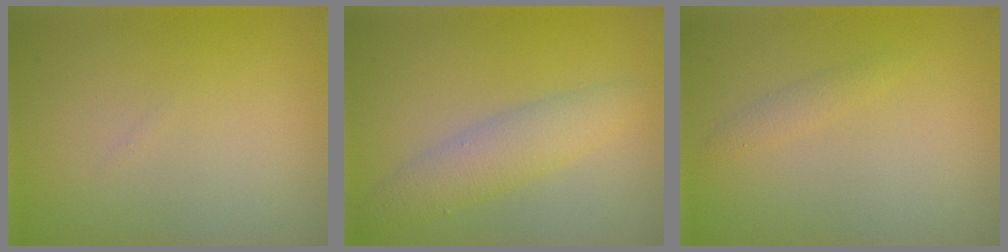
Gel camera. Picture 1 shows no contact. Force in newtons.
{"total": 3.6, "press": 3.6, "slide": 0.1}
{"total": 1.0, "press": 1.0, "slide": 0.0}